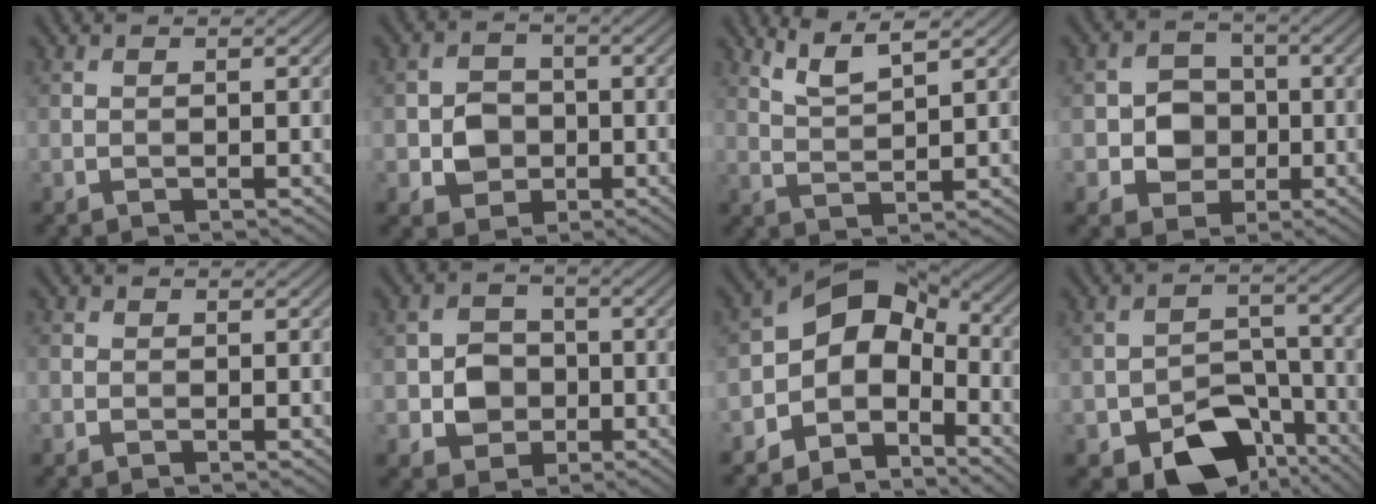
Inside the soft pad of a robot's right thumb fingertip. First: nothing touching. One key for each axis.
{"total": 4.3, "fx": -0.9, "fy": 3.7, "fz": 1.9, "tx": -0.033, "ty": -0.003, "tz": -0.020}
{"total": 4.4, "fx": 3.2, "fy": 0.5, "fz": 2.9, "tx": -0.067, "ty": 0.005, "tz": 0.070}
{"total": 5.5, "fx": -0.9, "fy": 4.9, "fz": 2.4, "tx": -0.040, "ty": 0.000, "tz": -0.032}
{"total": 1.1, "fx": -0.1, "fy": 1.0, "fz": 0.3, "tx": -0.004, "ty": -0.003, "tz": -0.004}
{"total": 4.8, "fx": -0.9, "fy": 4.3, "fz": 2.1, "tx": -0.038, "ty": 0.001, "tz": -0.025}
{"total": 7.8, "fx": -3.5, "fy": 5.6, "fz": 4.2, "tx": -0.058, "ty": 0.001, "tz": -0.079}
{"total": 10.9, "fx": -6.6, "fy": 6.4, "fz": 5.8, "tx": -0.096, "ty": -0.022, "tz": -0.104}